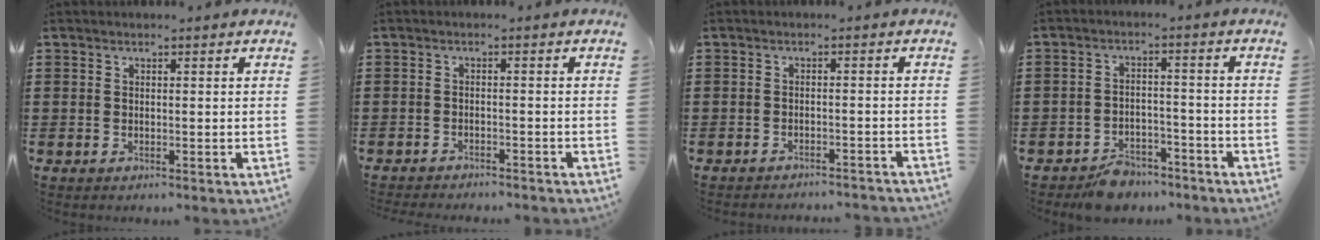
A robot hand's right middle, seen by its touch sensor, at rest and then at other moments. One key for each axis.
{"total": 1.7, "fx": -1.7, "fy": 0.0, "fz": -0.1, "tx": -0.003, "ty": 0.002, "tz": -0.036}
{"total": 2.0, "fx": -2.0, "fy": -0.2, "fz": 0.1, "tx": -0.004, "ty": 0.004, "tz": -0.042}
{"total": 4.7, "fx": -4.3, "fy": 1.7, "fz": 0.8, "tx": -0.019, "ty": 0.012, "tz": -0.086}